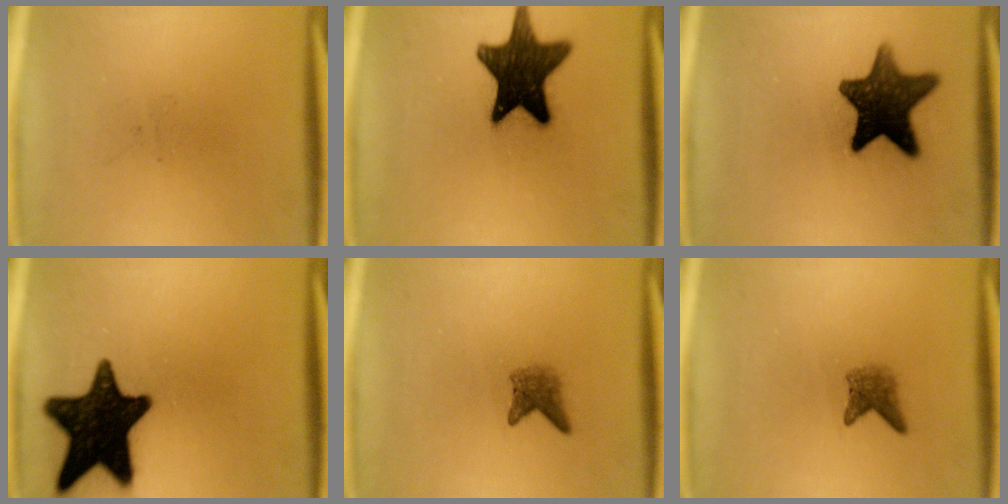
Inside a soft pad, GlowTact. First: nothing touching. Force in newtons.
{"total": 16.2}
{"total": 13.1}
{"total": 18.4}
{"total": 2.4}
{"total": 2.4}